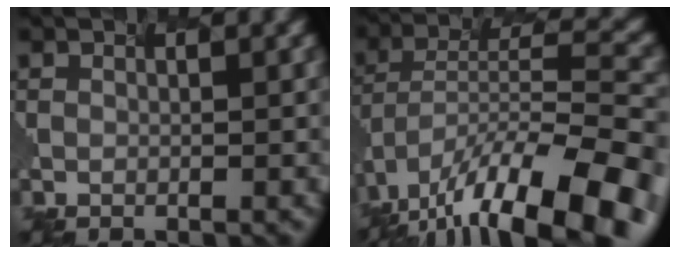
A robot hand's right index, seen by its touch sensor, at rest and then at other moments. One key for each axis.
{"total": 14.7, "fx": -11.2, "fy": 3.6, "fz": 8.9, "tx": -0.200, "ty": -0.002, "tz": -0.160}